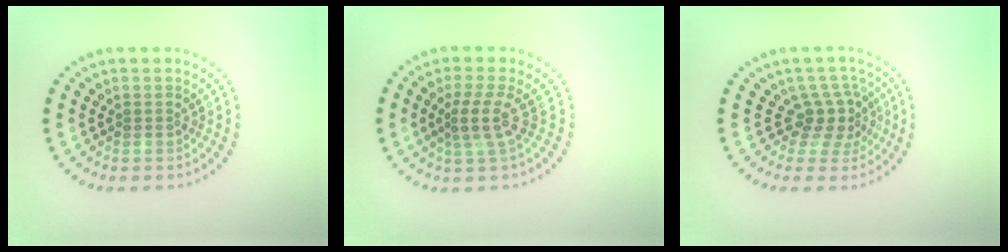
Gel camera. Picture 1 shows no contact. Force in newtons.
{"total": 2.6, "press": 1.8, "slide": 1.9}
{"total": 2.9, "press": 2.0, "slide": 2.1}